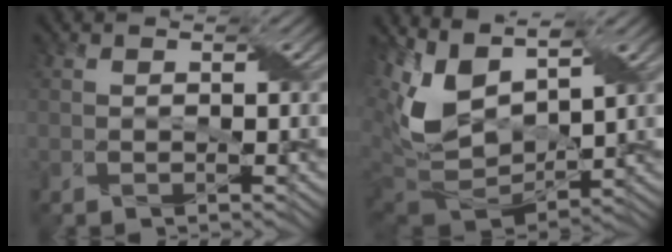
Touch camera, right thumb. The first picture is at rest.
{"total": 12.8, "force": [4.3, 7.2, 9.6], "torque": [-0.240, 0.004, 0.084]}